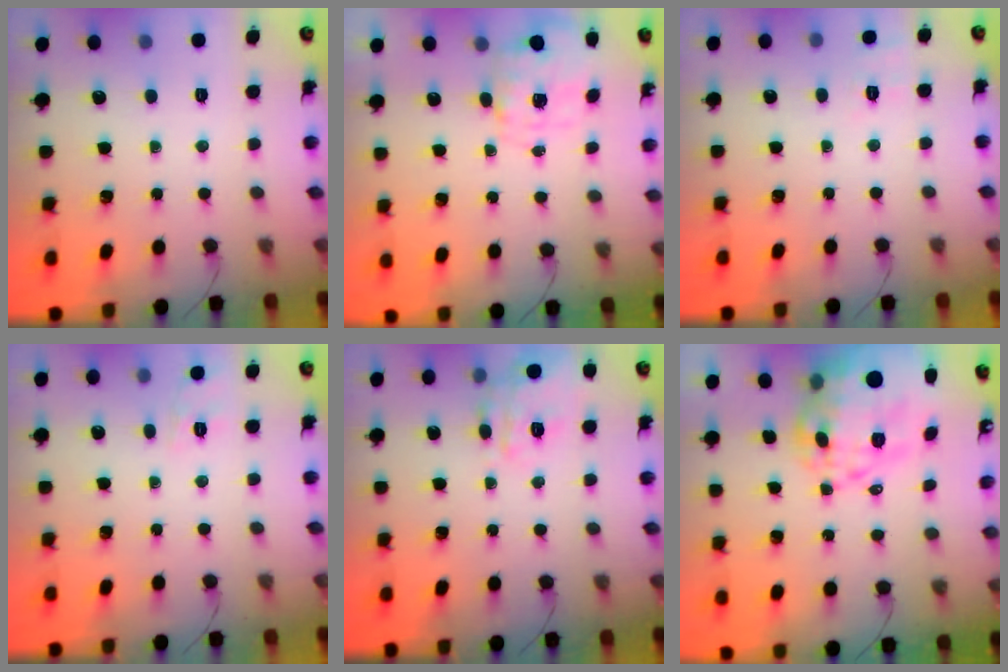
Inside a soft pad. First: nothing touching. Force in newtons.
{"total": 2.9, "press": 2.7, "slide": 0.9}
{"total": 2.1, "press": 0.8, "slide": 2.0}
{"total": 1.7, "press": 0.4, "slide": 1.6}
{"total": 16.0, "press": 16.0, "slide": 0.9}
{"total": 24.9, "press": 24.2, "slide": 6.1}